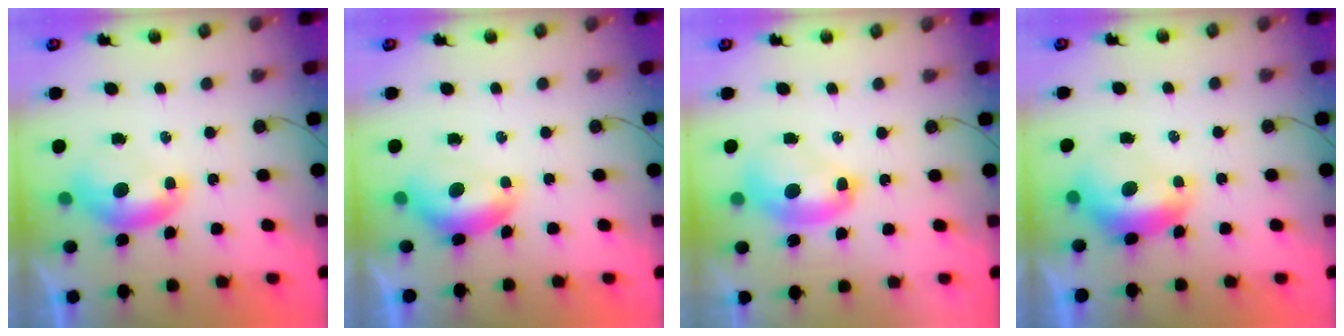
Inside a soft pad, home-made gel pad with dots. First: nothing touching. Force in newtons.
{"total": 1.4, "press": 1.0, "slide": 0.9}
{"total": 2.7, "press": 2.7, "slide": 0.2}
{"total": 1.6, "press": 1.4, "slide": 0.7}